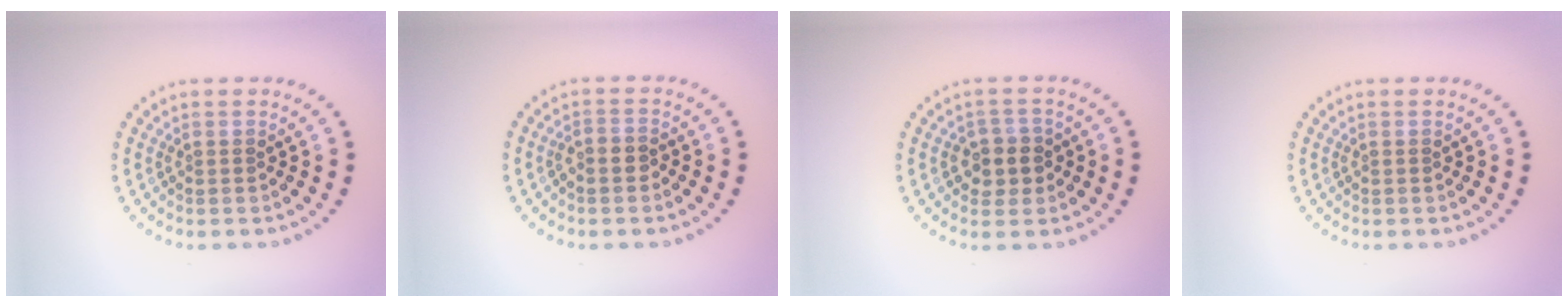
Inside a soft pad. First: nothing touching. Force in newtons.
{"total": 1.2, "press": 0.9, "slide": 0.7}
{"total": 2.7, "press": 2.5, "slide": 0.8}
{"total": 0.0}